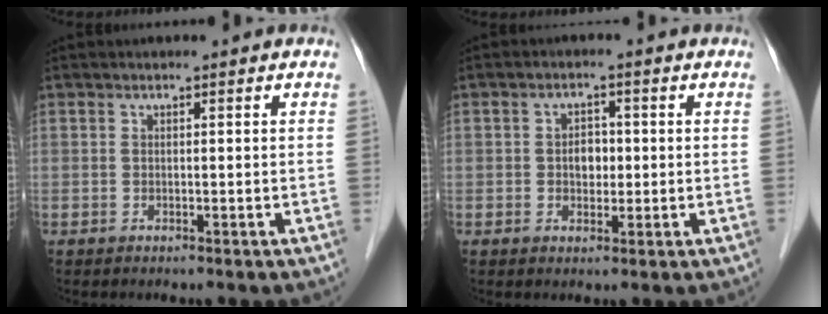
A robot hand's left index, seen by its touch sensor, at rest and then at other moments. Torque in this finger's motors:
{"motor_torque": [0.04, 0.01, 0.07, 0.02]}